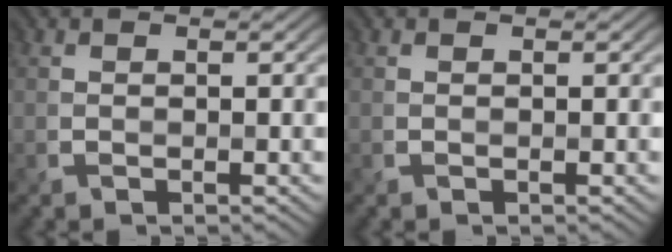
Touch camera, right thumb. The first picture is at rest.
{"total": 0.0}